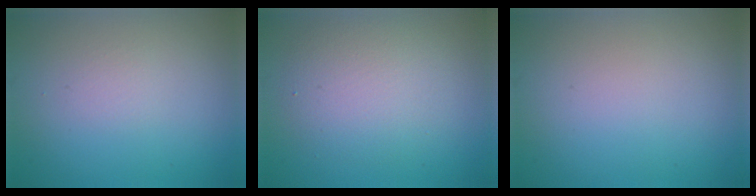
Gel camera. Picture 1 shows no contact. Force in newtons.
{"total": 2.5, "press": 2.5, "slide": 0.4}
{"total": 0.0}